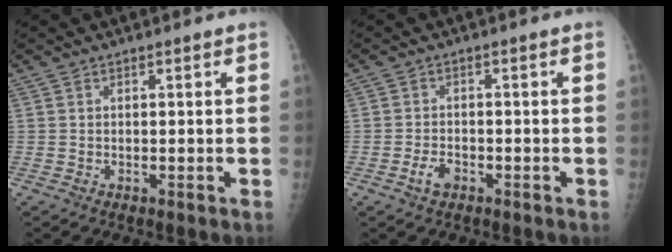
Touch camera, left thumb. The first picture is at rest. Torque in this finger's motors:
{"motor_torque": [-0.13, 0.12, 0.14, 0.02, 0.00]}